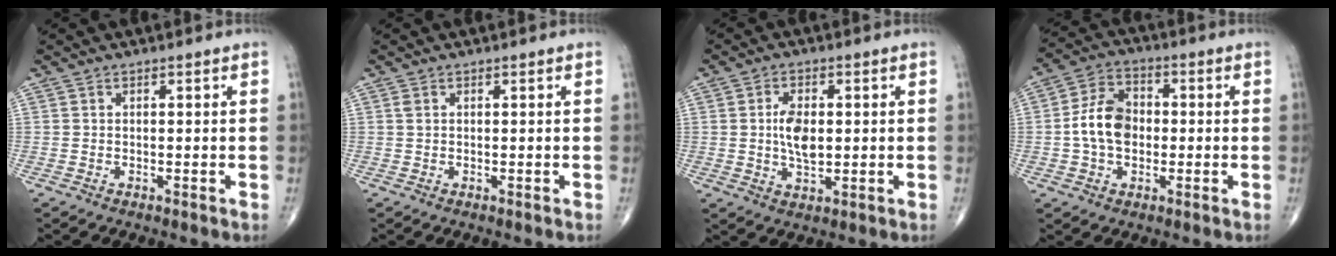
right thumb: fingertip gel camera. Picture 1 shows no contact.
{"total": 0.7, "force": [0.3, 0.4, 0.5], "torque": [-0.012, 0.007, 0.008]}
{"total": 6.5, "force": [0.5, 3.5, 5.4], "torque": [-0.093, -0.004, 0.008]}
{"total": 9.6, "force": [-0.6, 6.8, 6.8], "torque": [-0.111, 0.022, -0.020]}